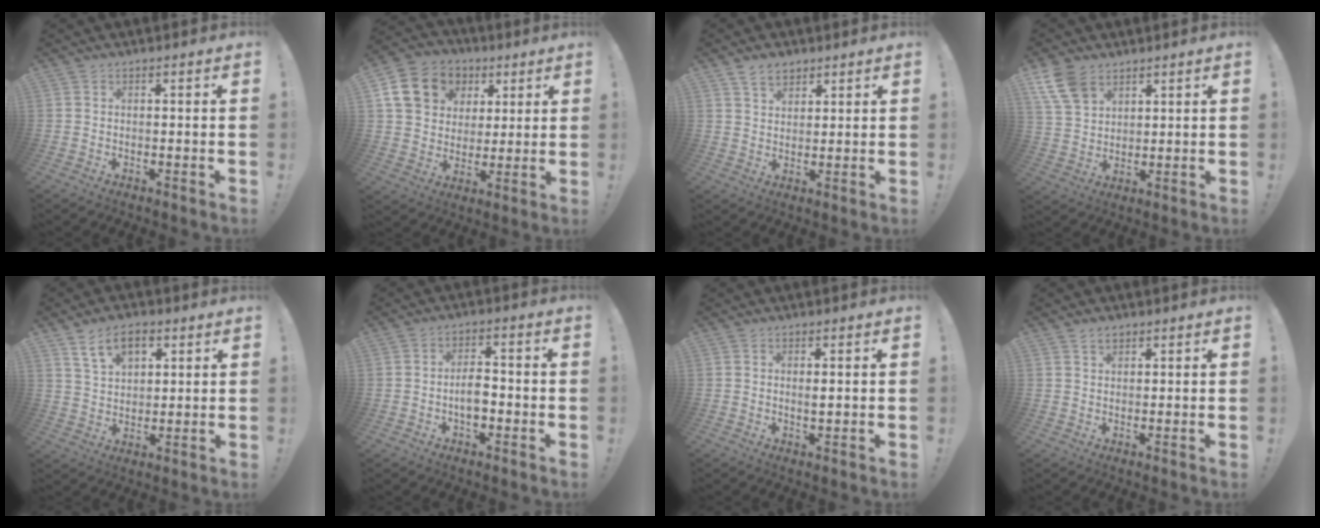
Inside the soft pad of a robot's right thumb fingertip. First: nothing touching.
{"total": 15.8, "force": [5.9, 12.9, 7.0], "torque": [-0.093, -0.016, 0.128]}
{"total": 5.4, "force": [3.8, 3.3, 2.0], "torque": [-0.035, -0.016, 0.071]}
{"total": 10.3, "force": [6.4, 6.4, 4.9], "torque": [-0.099, -0.023, 0.128]}
{"total": 10.2, "force": [5.4, 6.1, 6.2], "torque": [-0.100, -0.010, 0.101]}
{"total": 5.9, "force": [-1.6, 3.9, 4.2], "torque": [-0.061, 0.005, -0.032]}
{"total": 1.6, "force": [0.3, 0.3, 1.6], "torque": [-0.022, -0.006, 0.003]}
{"total": 2.2, "force": [1.6, 1.2, 1.0], "torque": [-0.012, -0.005, 0.028]}